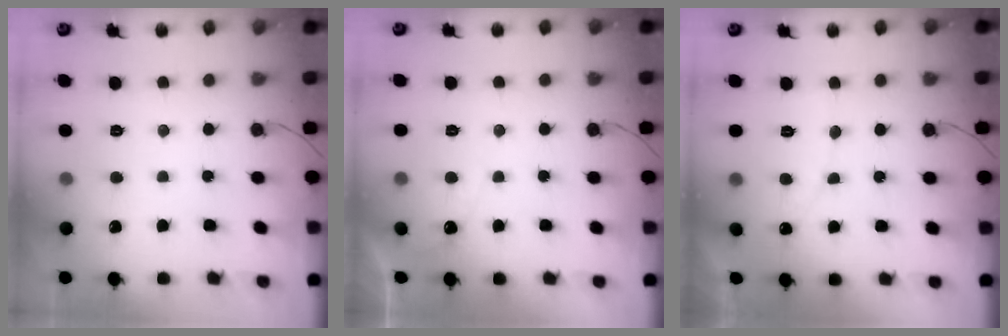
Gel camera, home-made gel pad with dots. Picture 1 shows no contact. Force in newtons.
{"total": 2.3, "press": 2.3, "slide": 0.1}
{"total": 5.9, "press": 5.9, "slide": 0.4}